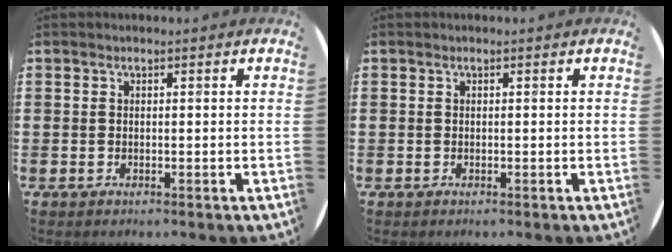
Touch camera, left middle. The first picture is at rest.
{"total": 0.0}